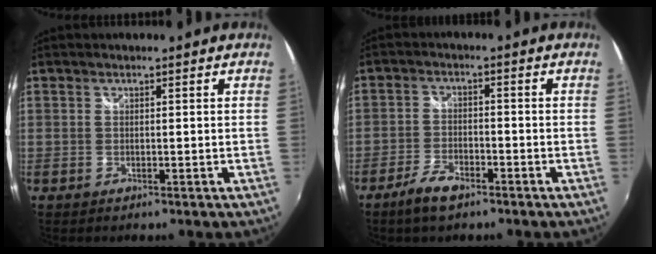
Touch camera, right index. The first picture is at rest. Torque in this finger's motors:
{"motor_torque": [0.41, -0.42, 0.23, 0.04]}